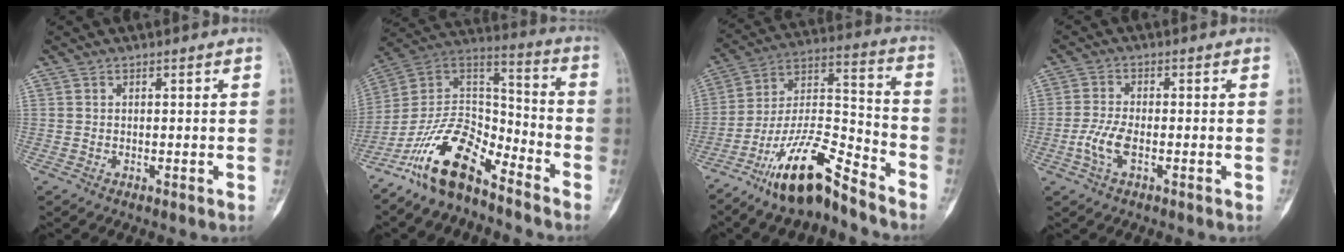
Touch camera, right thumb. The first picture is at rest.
{"total": 16.2, "force": [-11.3, 6.6, 9.4], "torque": [-0.152, 0.096, -0.219]}
{"total": 16.1, "force": [-11.9, 4.0, 10.1], "torque": [-0.177, 0.088, -0.220]}
{"total": 4.8, "force": [-1.6, 1.9, 4.1], "torque": [-0.099, 0.008, -0.032]}